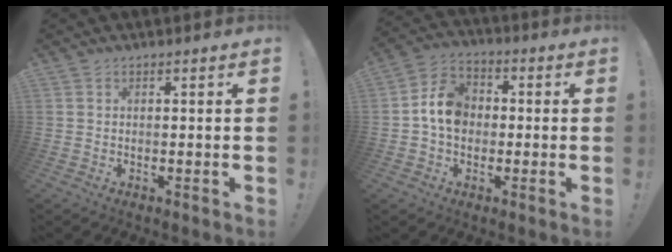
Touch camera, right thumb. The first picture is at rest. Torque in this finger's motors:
{"motor_torque": [1.23, 1.62, 0.49, -0.47, 0.21]}